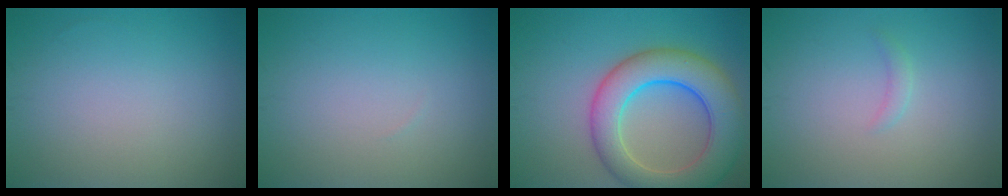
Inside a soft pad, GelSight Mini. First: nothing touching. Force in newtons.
{"total": 0.0}
{"total": 9.0, "press": 9.0, "slide": 0.2}
{"total": 0.8, "press": 0.8, "slide": 0.1}